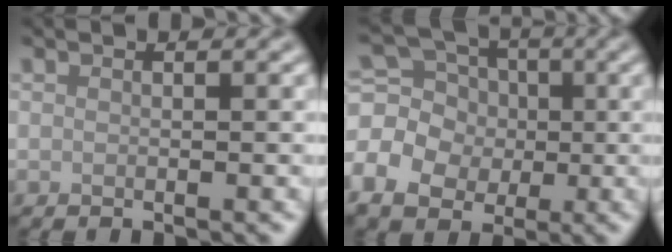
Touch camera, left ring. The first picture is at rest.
{"total": 7.2, "force": [-1.3, 6.1, 3.7], "torque": [-0.074, -0.004, -0.030]}